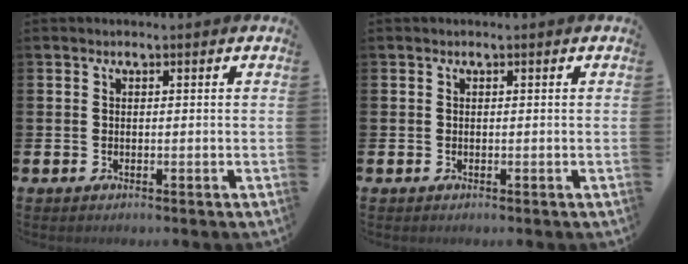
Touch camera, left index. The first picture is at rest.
{"total": 0.0}